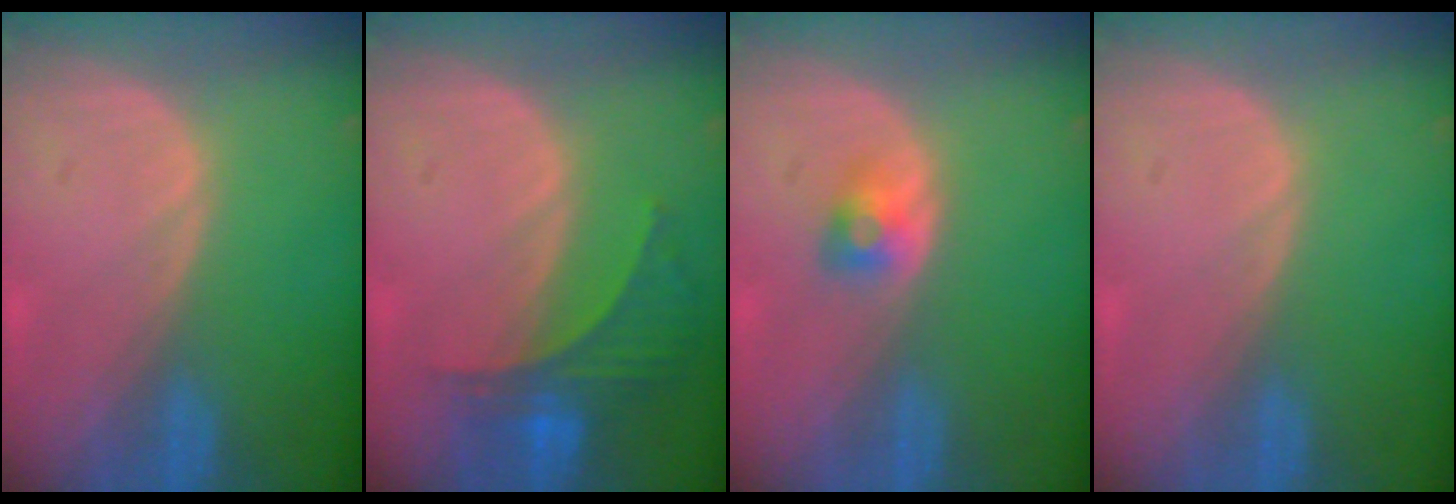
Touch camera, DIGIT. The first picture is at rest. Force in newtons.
{"total": 5.9, "press": 5.6, "slide": 1.9}
{"total": 2.7, "press": 2.4, "slide": 1.1}
{"total": 0.0}